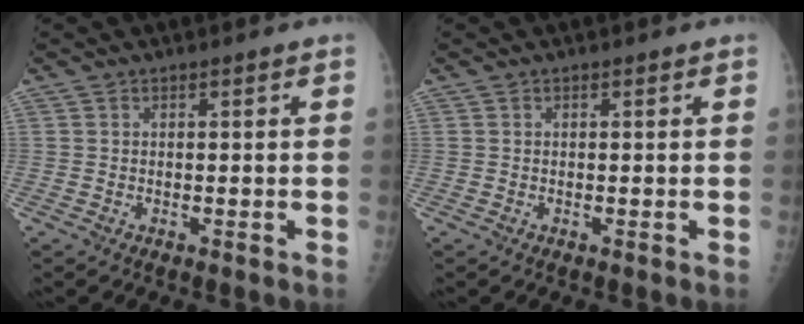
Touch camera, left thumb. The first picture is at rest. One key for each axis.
{"total": 0.0}